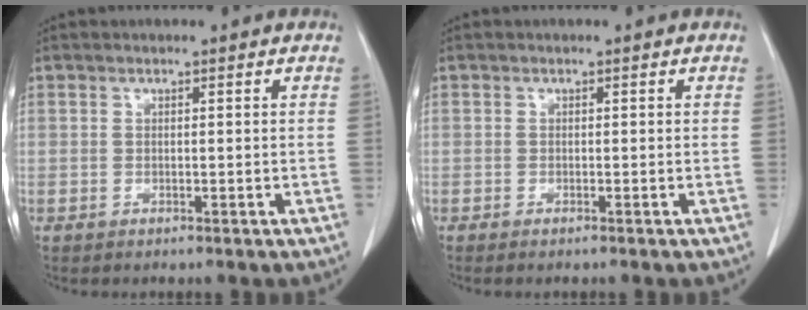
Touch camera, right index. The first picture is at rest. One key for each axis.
{"total": 0.6, "fx": -0.5, "fy": 0.0, "fz": 0.4, "tx": -0.011, "ty": -0.001, "tz": -0.008}